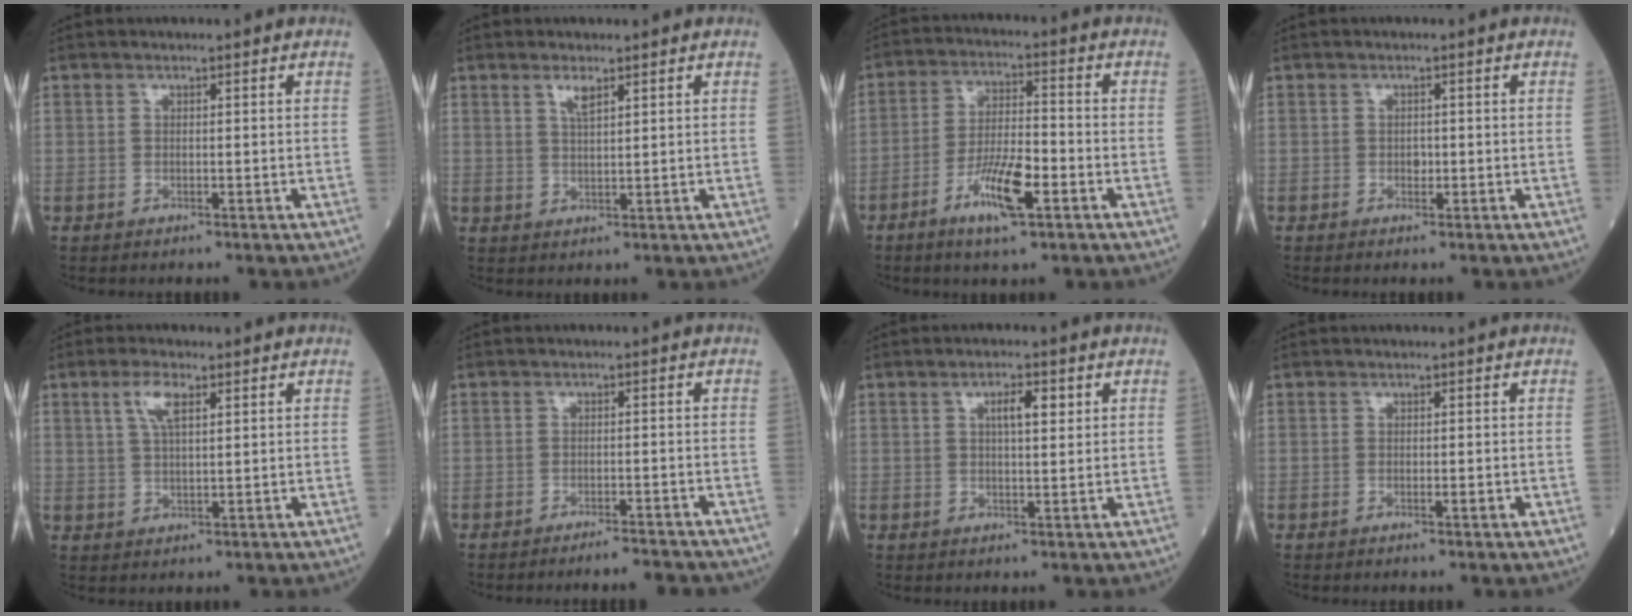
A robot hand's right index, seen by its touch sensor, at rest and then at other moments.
{"total": 2.4, "force": [1.5, 0.3, 1.9], "torque": [-0.041, -0.001, 0.031]}
{"total": 8.7, "force": [-4.0, 1.5, 7.5], "torque": [-0.145, -0.006, -0.071]}
{"total": 0.9, "force": [-0.2, 0.6, 0.6], "torque": [-0.011, 0.001, -0.002]}
{"total": 4.4, "force": [2.1, 1.2, 3.7], "torque": [-0.080, 0.006, 0.045]}
{"total": 4.9, "force": [-4.6, 0.5, 1.4], "torque": [-0.009, -0.004, -0.067]}
{"total": 3.7, "force": [1.3, 1.4, 3.2], "torque": [-0.054, 0.006, 0.021]}
{"total": 1.0, "force": [-0.2, 0.0, 0.9], "torque": [-0.017, -0.002, -0.001]}